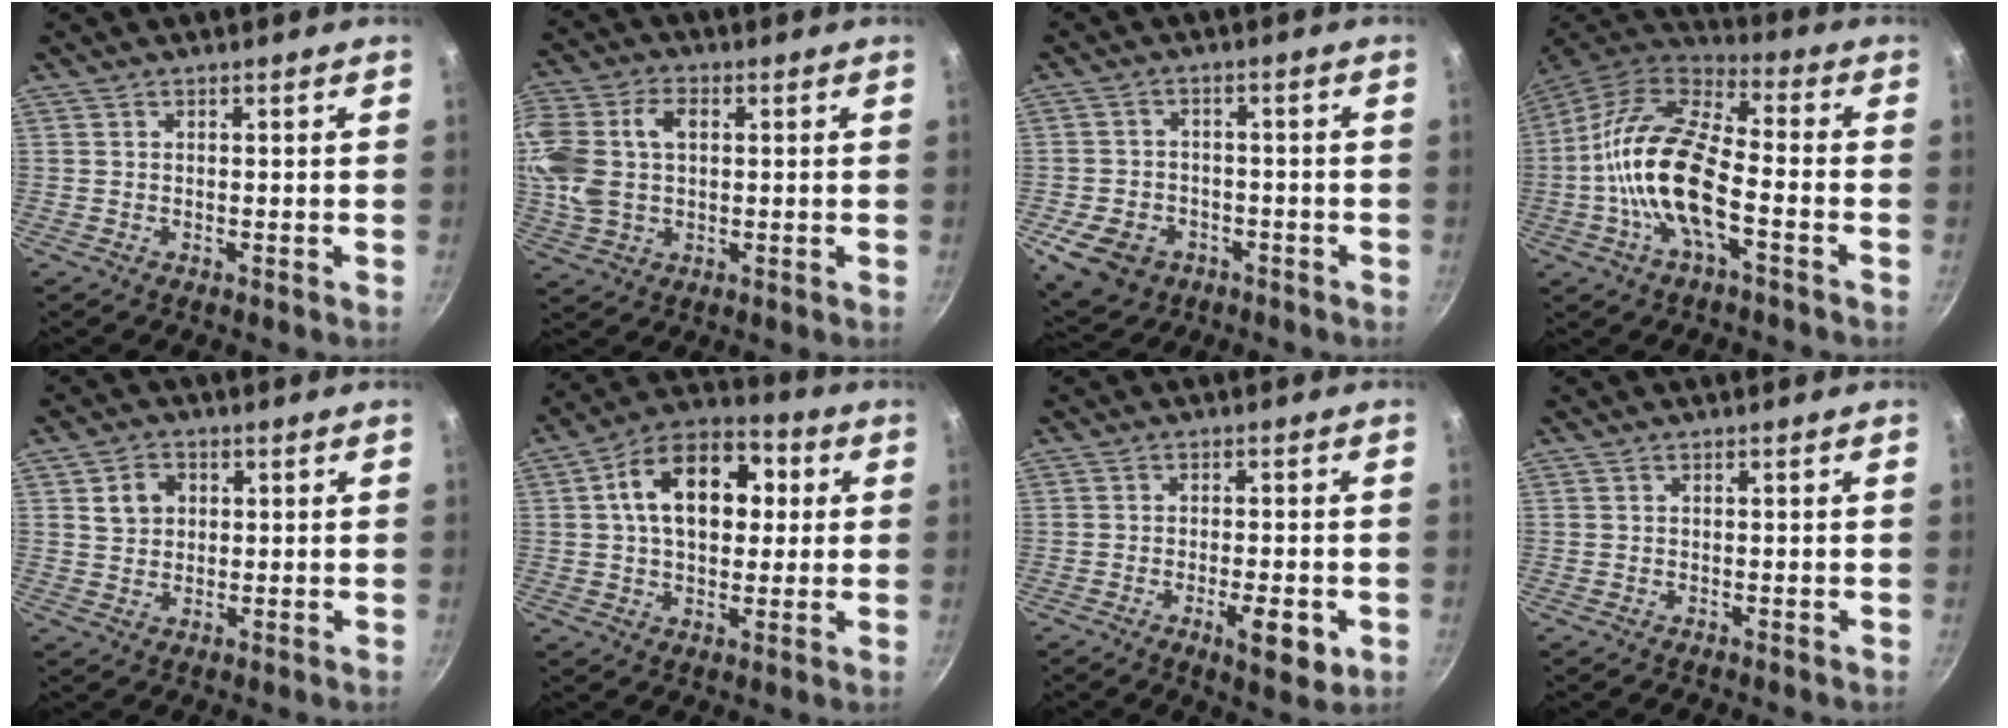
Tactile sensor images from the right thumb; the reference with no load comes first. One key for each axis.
{"total": 16.8, "fx": 1.9, "fy": 11.2, "fz": 12.3, "tx": -0.301, "ty": 0.017, "tz": 0.039}
{"total": 9.7, "fx": -4.3, "fy": 7.5, "fz": 4.3, "tx": -0.076, "ty": 0.022, "tz": -0.062}
{"total": 18.1, "fx": -4.0, "fy": 7.5, "fz": 16.0, "tx": -0.321, "ty": 0.038, "tz": -0.080}
{"total": 5.0, "fx": 1.5, "fy": 4.0, "fz": 2.5, "tx": -0.024, "ty": -0.002, "tz": 0.025}
{"total": 16.7, "fx": 3.2, "fy": 10.7, "fz": 12.5, "tx": -0.167, "ty": 0.020, "tz": 0.043}
{"total": 7.0, "fx": -2.5, "fy": 2.2, "fz": 6.2, "tx": -0.087, "ty": -0.006, "tz": -0.034}
{"total": 0.0}